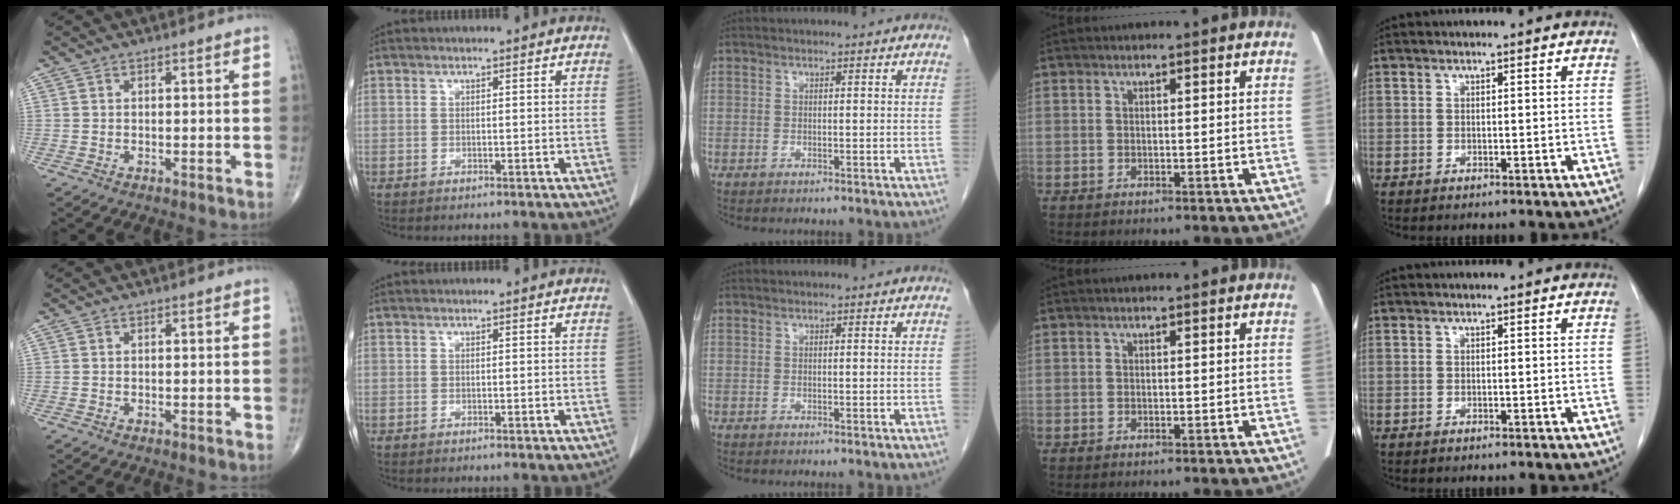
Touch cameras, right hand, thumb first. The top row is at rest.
{}